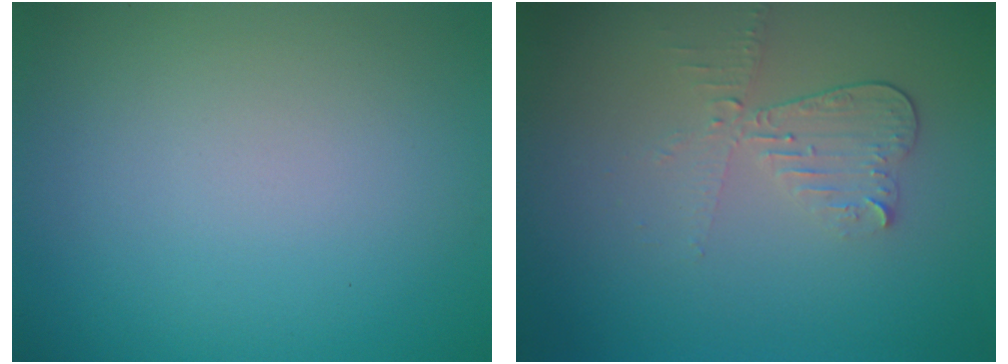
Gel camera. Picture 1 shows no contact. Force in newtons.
{"total": 2.5, "press": 2.3, "slide": 0.9}